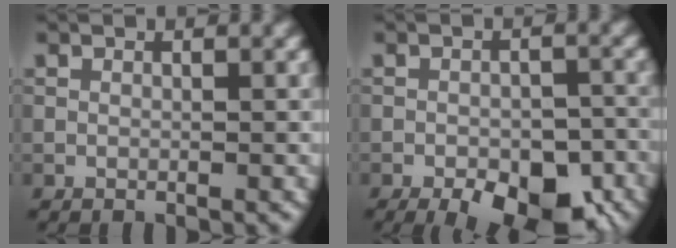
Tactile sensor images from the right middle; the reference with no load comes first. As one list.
[{"total": 8.7, "force": [-5.3, 3.6, 6.0], "torque": [-0.080, -0.011, -0.074]}]